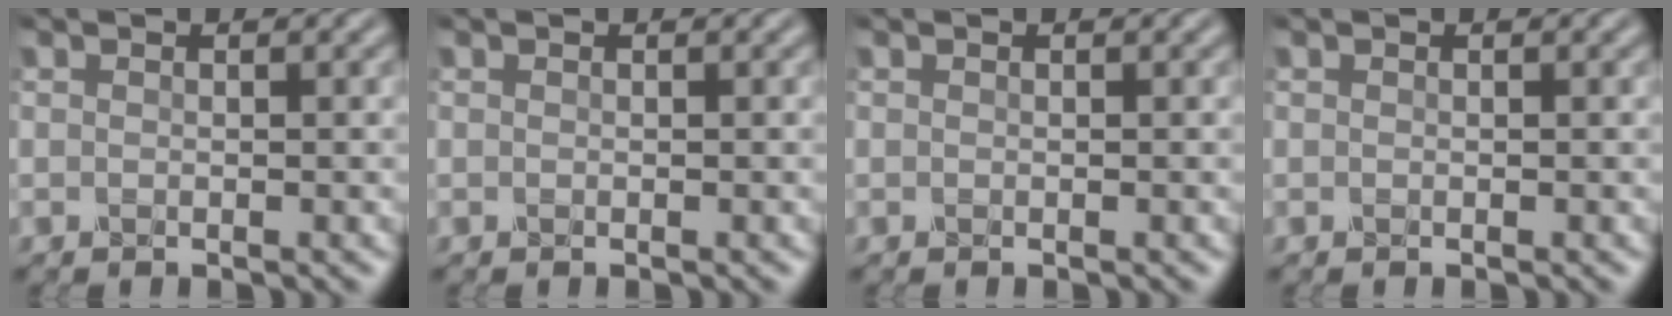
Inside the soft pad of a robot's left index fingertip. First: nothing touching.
{"total": 0.0}
{"total": 0.0}
{"total": 0.0}